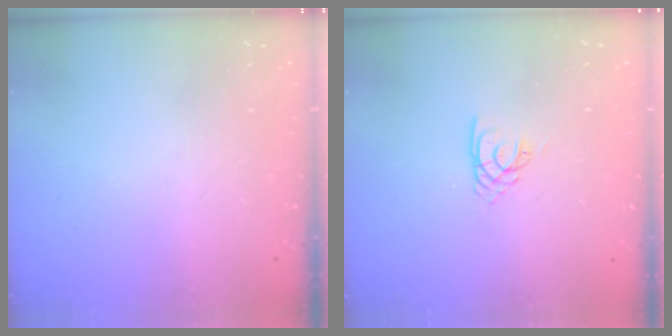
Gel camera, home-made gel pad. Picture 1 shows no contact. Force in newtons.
{"total": 1.9, "press": 1.9, "slide": 0.2}